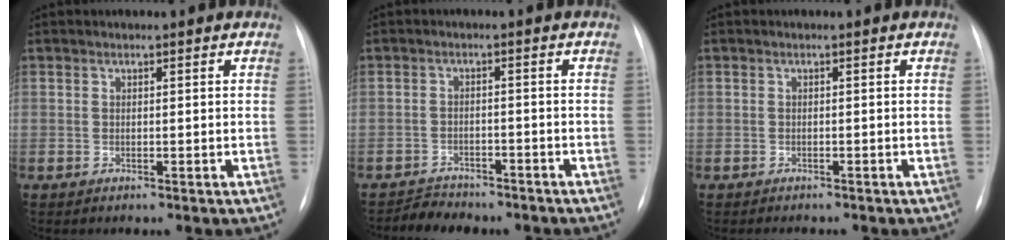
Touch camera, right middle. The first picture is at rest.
{"total": 4.4, "force": [-4.1, 1.5, 0.2], "torque": [-0.011, -0.005, -0.061]}
{"total": 2.3, "force": [-2.0, 0.9, 0.7], "torque": [-0.013, -0.005, -0.021]}